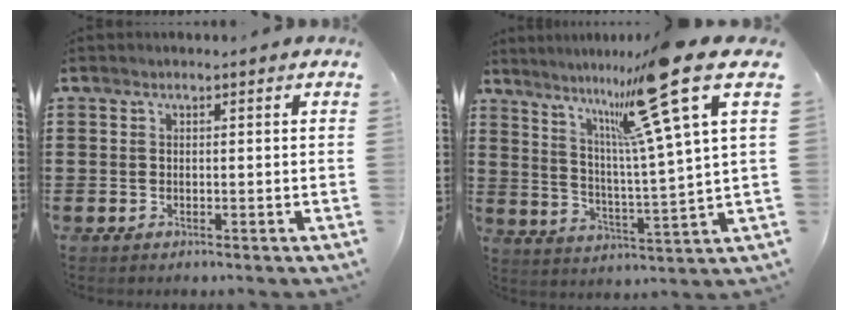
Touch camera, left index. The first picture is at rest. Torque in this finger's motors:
{"motor_torque": [1.16, -0.98, 1.05, 0.21]}